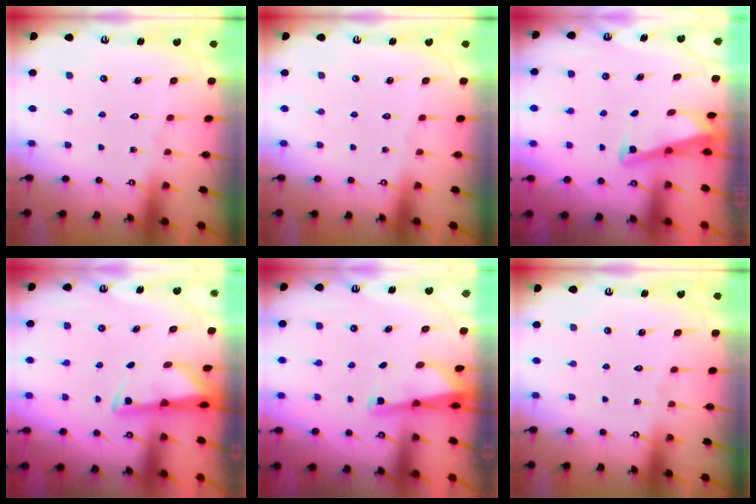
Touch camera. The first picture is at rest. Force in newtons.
{"total": 0.0}
{"total": 2.8, "press": 2.8, "slide": 0.3}
{"total": 2.9, "press": 2.9, "slide": 0.6}
{"total": 2.9, "press": 2.8, "slide": 0.5}
{"total": 0.0}